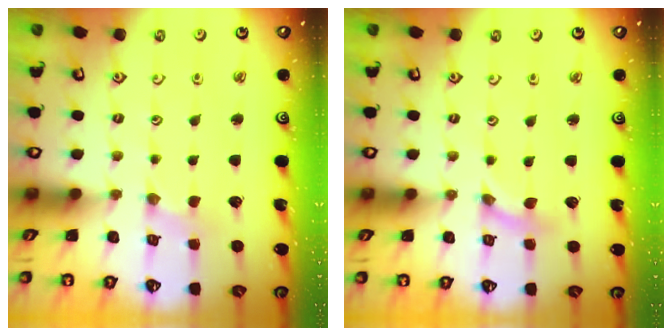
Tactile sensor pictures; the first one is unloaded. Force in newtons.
{"total": 0.6, "press": 0.5, "slide": 0.1}